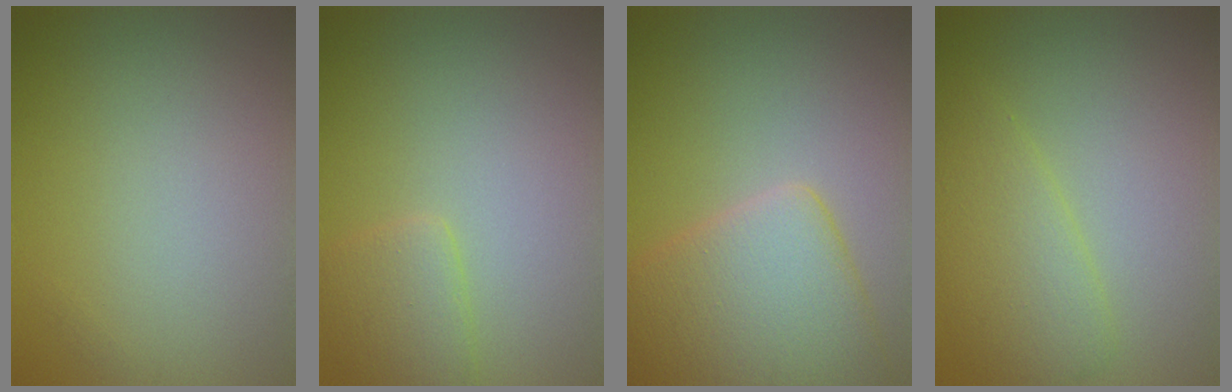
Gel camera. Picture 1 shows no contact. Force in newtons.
{"total": 2.1, "press": 2.1, "slide": 0.2}
{"total": 7.3, "press": 7.3, "slide": 0.4}
{"total": 3.3, "press": 3.3, "slide": 0.1}